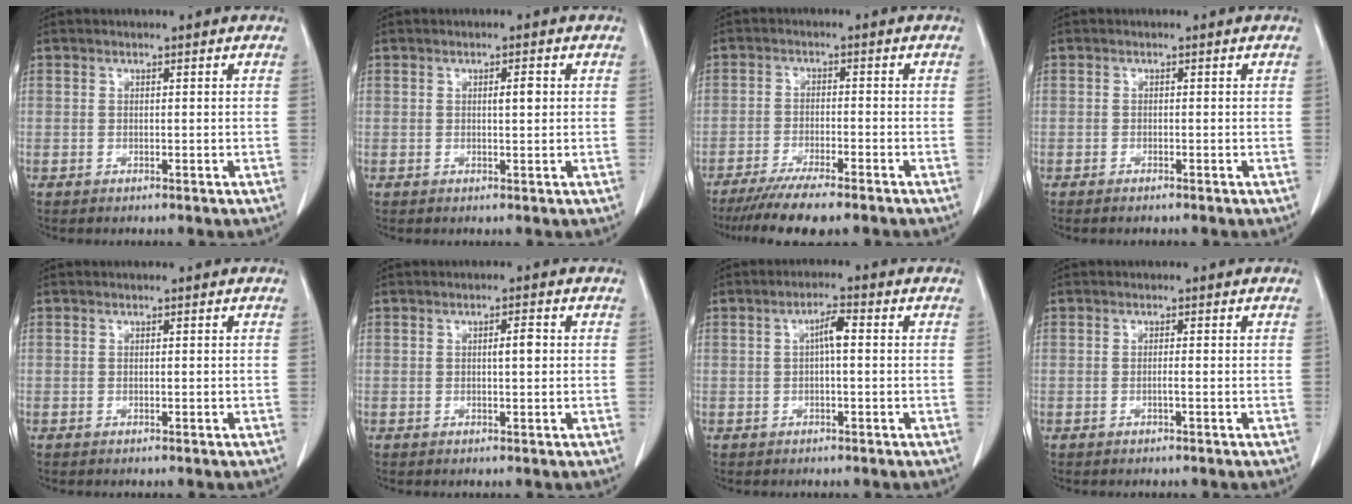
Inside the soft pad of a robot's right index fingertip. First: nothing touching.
{"total": 1.7, "force": [0.4, 0.3, 1.6], "torque": [-0.028, 0.001, 0.006]}
{"total": 8.4, "force": [-6.8, 1.1, 4.8], "torque": [-0.075, -0.018, -0.111]}
{"total": 0.8, "force": [-0.7, 0.1, 0.3], "torque": [-0.010, -0.002, -0.010]}
{"total": 0.0}
{"total": 2.1, "force": [0.2, 0.3, 2.0], "torque": [-0.034, 0.002, 0.004]}
{"total": 3.0, "force": [0.2, 0.5, 2.9], "torque": [-0.052, 0.006, 0.003]}
{"total": 0.7, "force": [-0.3, -0.1, 0.6], "torque": [-0.009, 0.002, -0.005]}